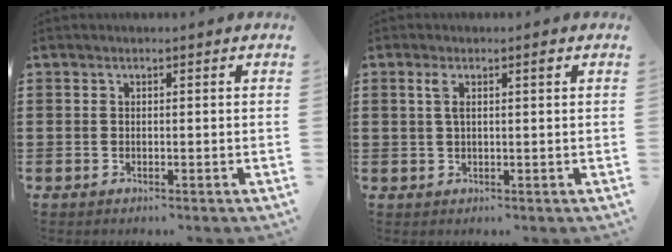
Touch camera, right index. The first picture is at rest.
{"total": 2.4, "force": [0.7, 0.4, 2.3], "torque": [-0.046, 0.003, 0.009]}